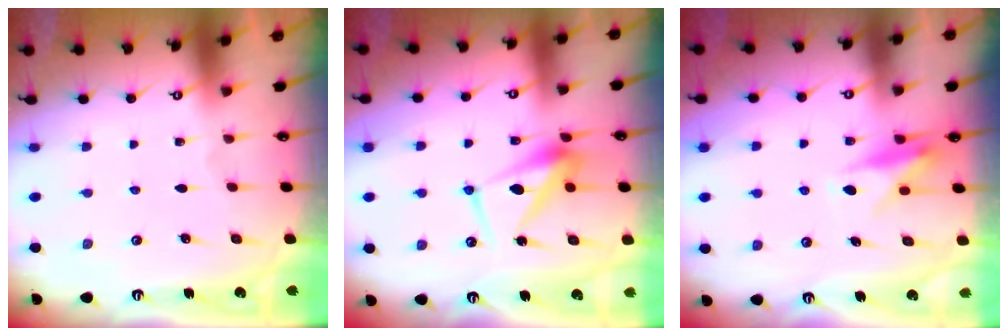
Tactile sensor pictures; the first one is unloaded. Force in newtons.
{"total": 11.0, "press": 11.0, "slide": 0.7}
{"total": 8.8, "press": 8.7, "slide": 0.4}